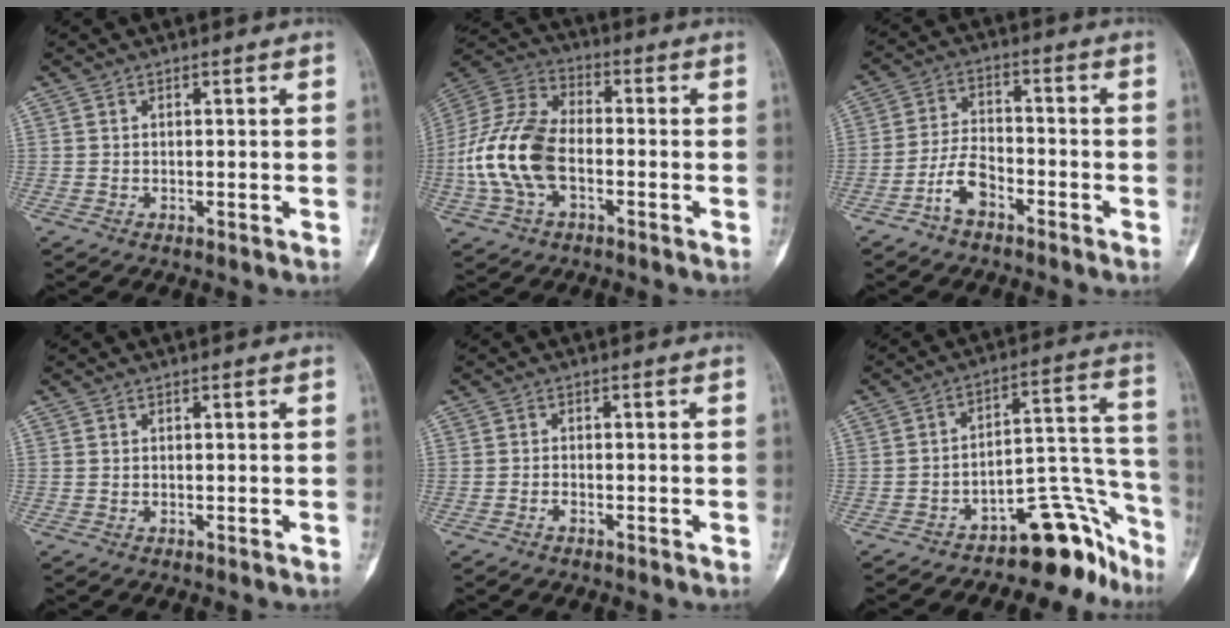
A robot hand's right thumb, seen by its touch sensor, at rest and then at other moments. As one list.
[{"total": 15.3, "force": [-3.1, 9.0, 12.0], "torque": [-0.257, 0.031, -0.062]}, {"total": 6.3, "force": [-3.9, 3.2, 3.8], "torque": [-0.074, 0.031, -0.078]}, {"total": 0.0}, {"total": 1.0, "force": [-0.8, 0.4, 0.5], "torque": [-0.012, 0.005, -0.015]}, {"total": 14.7, "force": [-11.8, 5.8, 6.6], "torque": [-0.018, 0.156, -0.175]}]